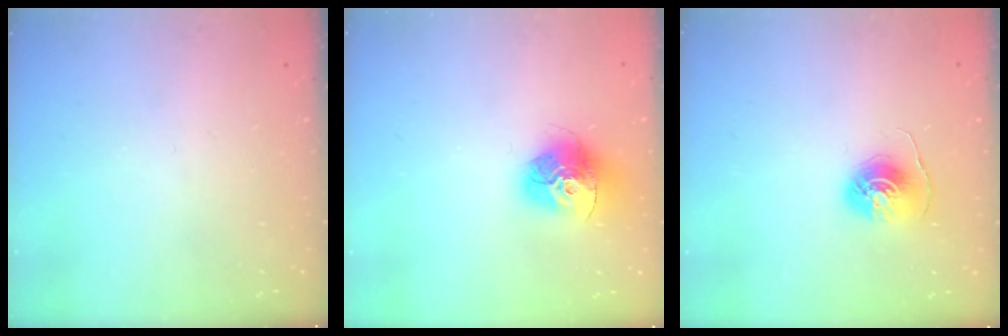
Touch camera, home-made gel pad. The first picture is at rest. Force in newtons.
{"total": 15.8, "press": 15.7, "slide": 1.6}
{"total": 7.1, "press": 7.1, "slide": 0.4}